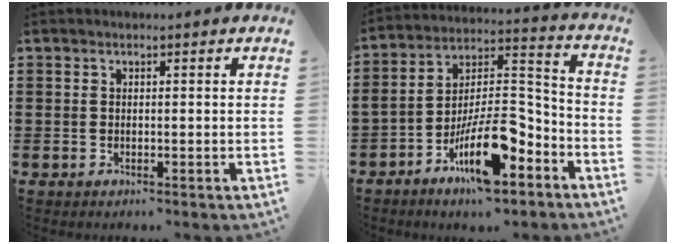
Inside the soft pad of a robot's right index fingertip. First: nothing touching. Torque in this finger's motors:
{"motor_torque": [2.14, 0.00, 1.05, 0.21]}